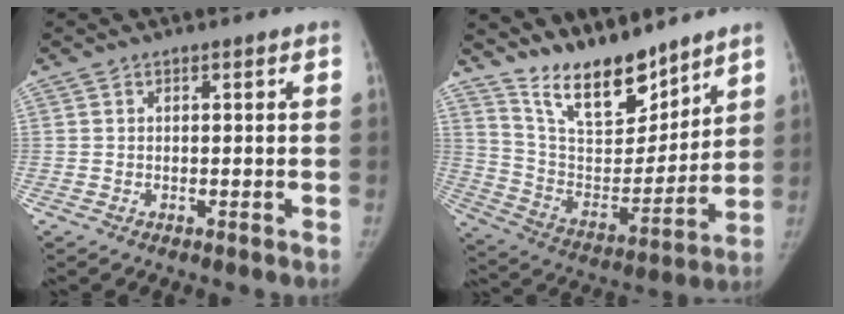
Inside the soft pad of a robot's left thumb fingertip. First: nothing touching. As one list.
[{"total": 16.4, "force": [13.5, 5.8, 7.4], "torque": [-0.079, -0.093, 0.251]}]